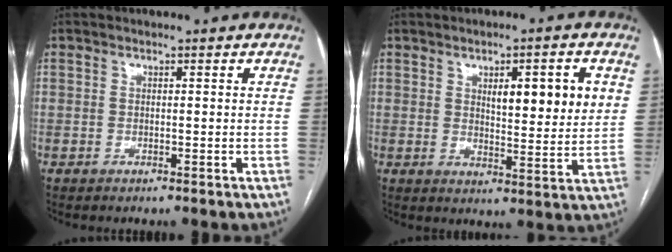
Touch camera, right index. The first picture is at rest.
{"total": 9.2, "force": [3.1, 1.8, 8.5], "torque": [-0.125, -0.003, 0.047]}